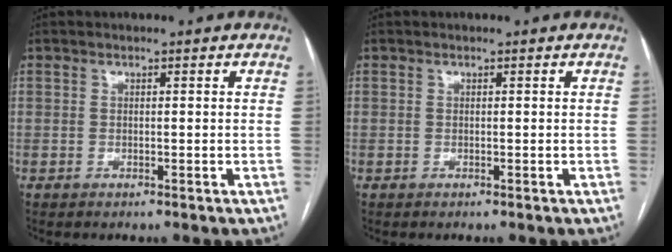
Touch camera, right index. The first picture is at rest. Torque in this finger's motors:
{"motor_torque": [0.00, 0.00, 0.00, 0.00]}